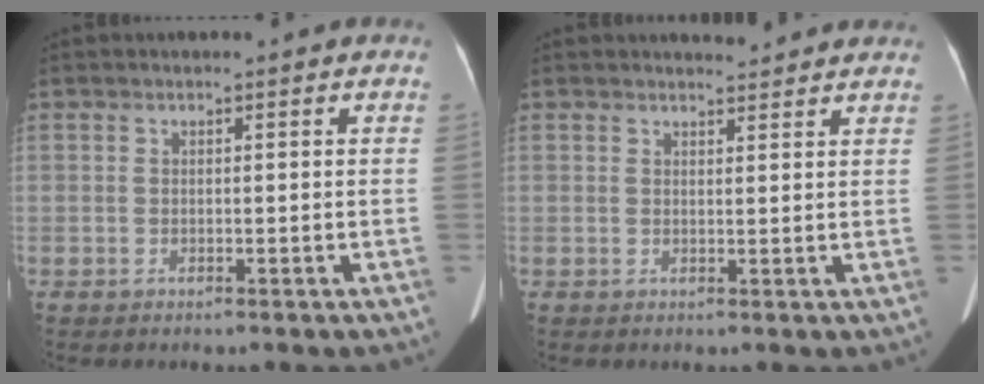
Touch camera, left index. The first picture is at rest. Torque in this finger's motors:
{"motor_torque": [-0.23, -0.09, -0.09, -0.02]}